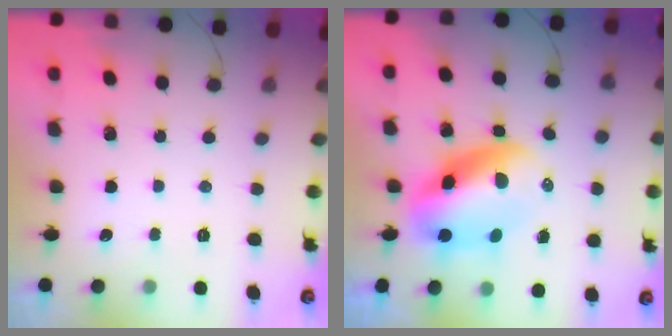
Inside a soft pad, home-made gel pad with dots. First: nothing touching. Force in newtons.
{"total": 9.3, "press": 9.0, "slide": 2.2}